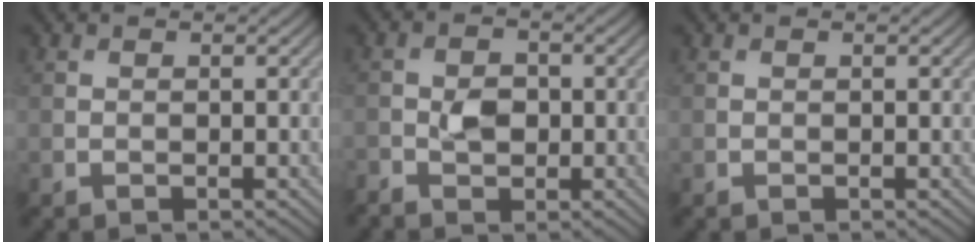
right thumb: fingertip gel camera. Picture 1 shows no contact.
{"total": 2.7, "force": [-1.0, 2.0, 1.6], "torque": [-0.032, 0.000, -0.020]}
{"total": 0.0}